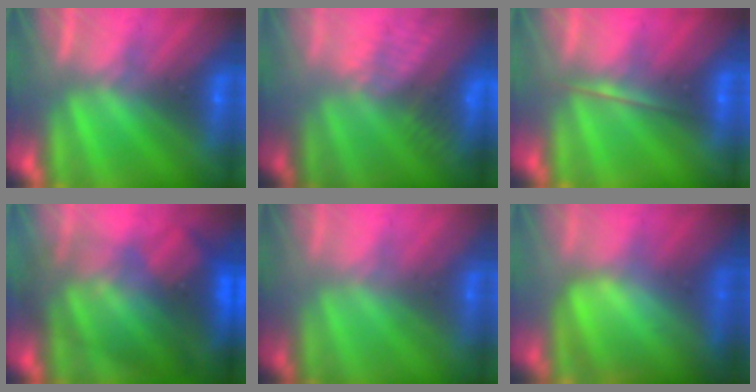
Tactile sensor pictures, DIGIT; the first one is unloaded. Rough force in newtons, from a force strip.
{"total": 7.3}
{"total": 1.8}
{"total": 9.0}
{"total": 1.6}
{"total": 7.8}